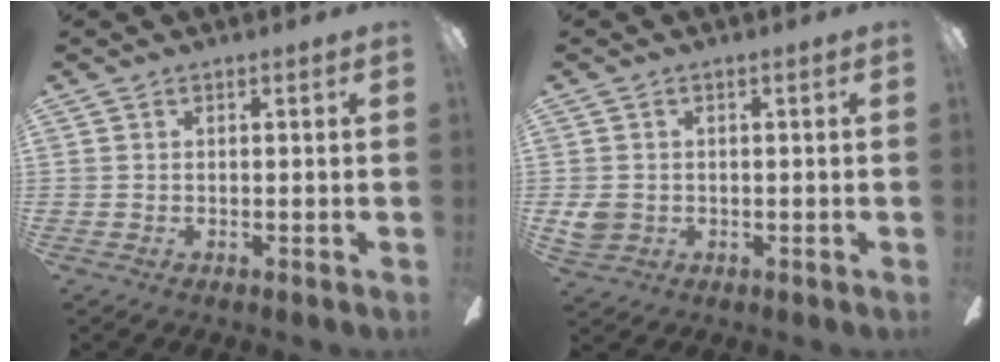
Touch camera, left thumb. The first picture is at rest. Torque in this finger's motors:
{"motor_torque": [-0.14, 0.25, 0.26, -0.36, 0.00]}